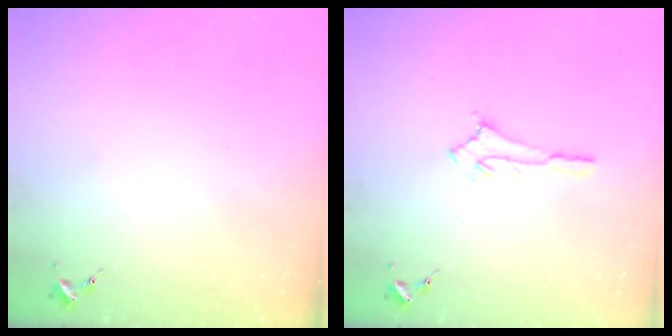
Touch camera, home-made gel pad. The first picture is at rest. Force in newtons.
{"total": 2.9, "press": 2.9, "slide": 0.2}